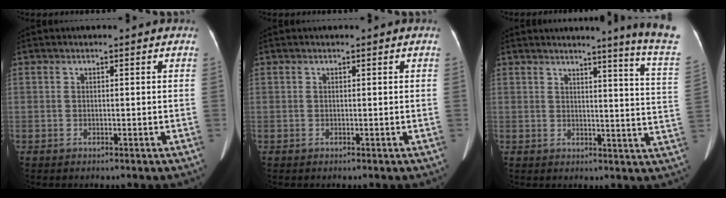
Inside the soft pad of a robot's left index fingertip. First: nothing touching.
{"total": 0.0}
{"total": 11.9, "force": [10.3, -2.7, 5.3], "torque": [-0.063, -0.108, 0.094]}